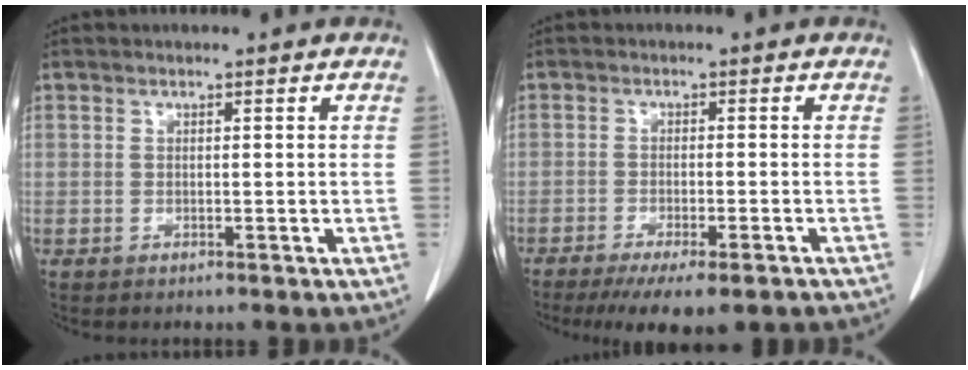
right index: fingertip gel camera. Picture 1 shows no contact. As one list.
[{"total": 10.8, "force": [-8.3, 2.2, 6.5], "torque": [-0.081, -0.013, -0.119]}]